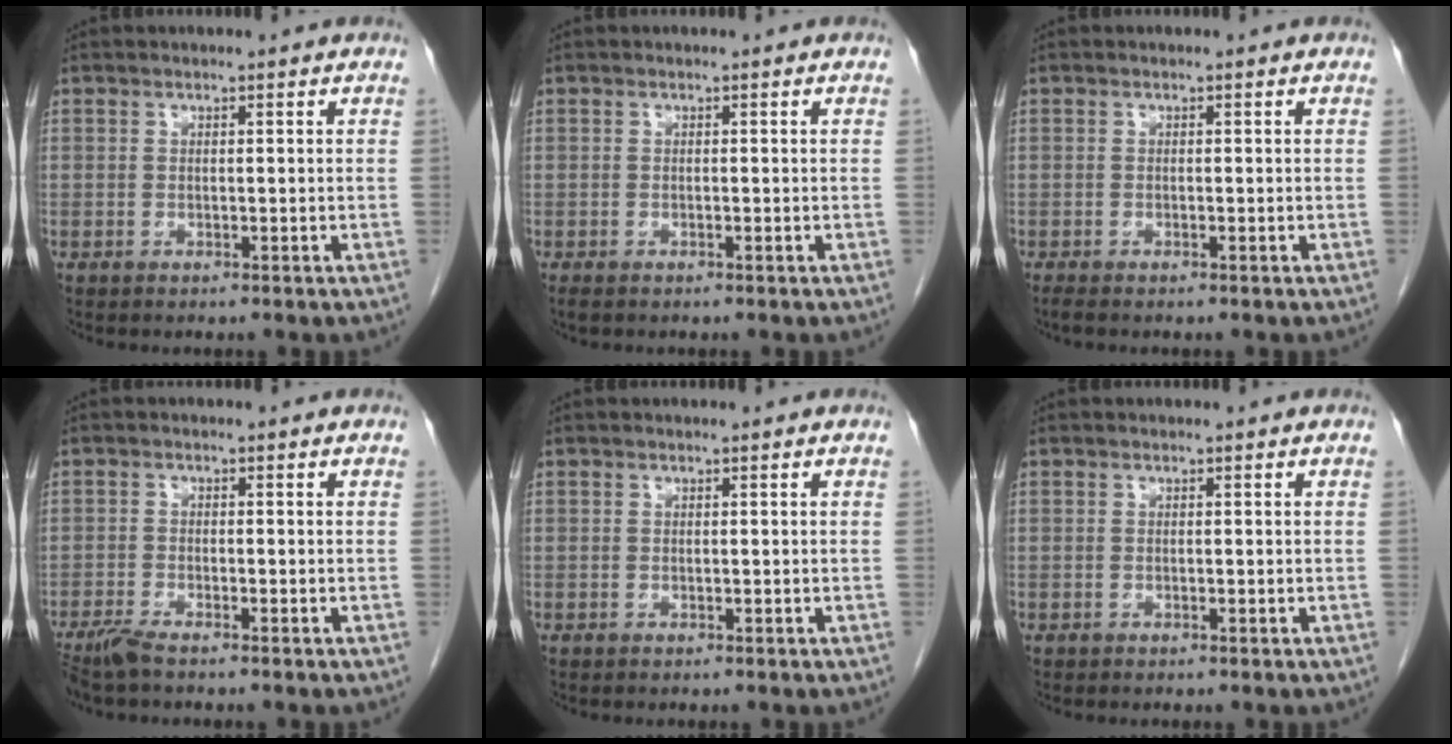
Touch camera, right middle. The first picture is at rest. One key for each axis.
{"total": 0.7, "fx": -0.5, "fy": 0.2, "fz": 0.5, "tx": -0.013, "ty": -0.003, "tz": -0.008}
{"total": 0.6, "fx": -0.5, "fy": -0.1, "fz": 0.4, "tx": -0.013, "ty": -0.002, "tz": -0.009}
{"total": 3.3, "fx": -2.7, "fy": 0.3, "fz": 1.8, "tx": -0.042, "ty": -0.009, "tz": -0.054}
{"total": 0.0}
{"total": 0.0}